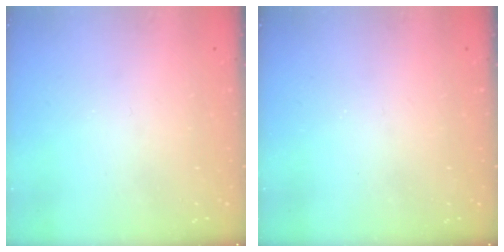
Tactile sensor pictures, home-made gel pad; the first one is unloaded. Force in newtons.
{"total": 0.0}